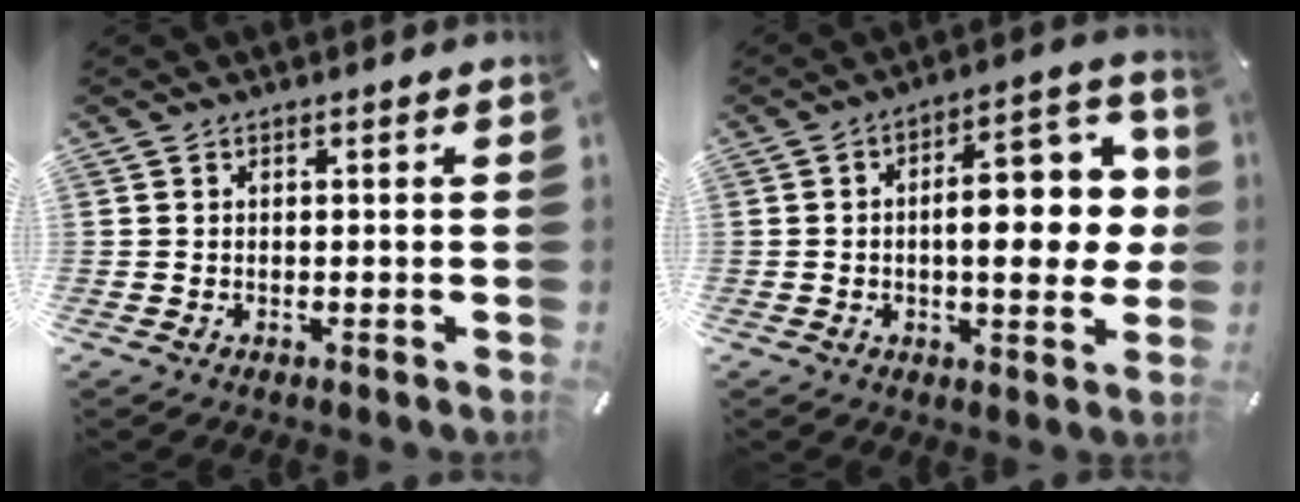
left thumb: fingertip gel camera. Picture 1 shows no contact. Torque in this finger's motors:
{"motor_torque": [2.29, 2.72, 0.78, -0.56, 0.39]}